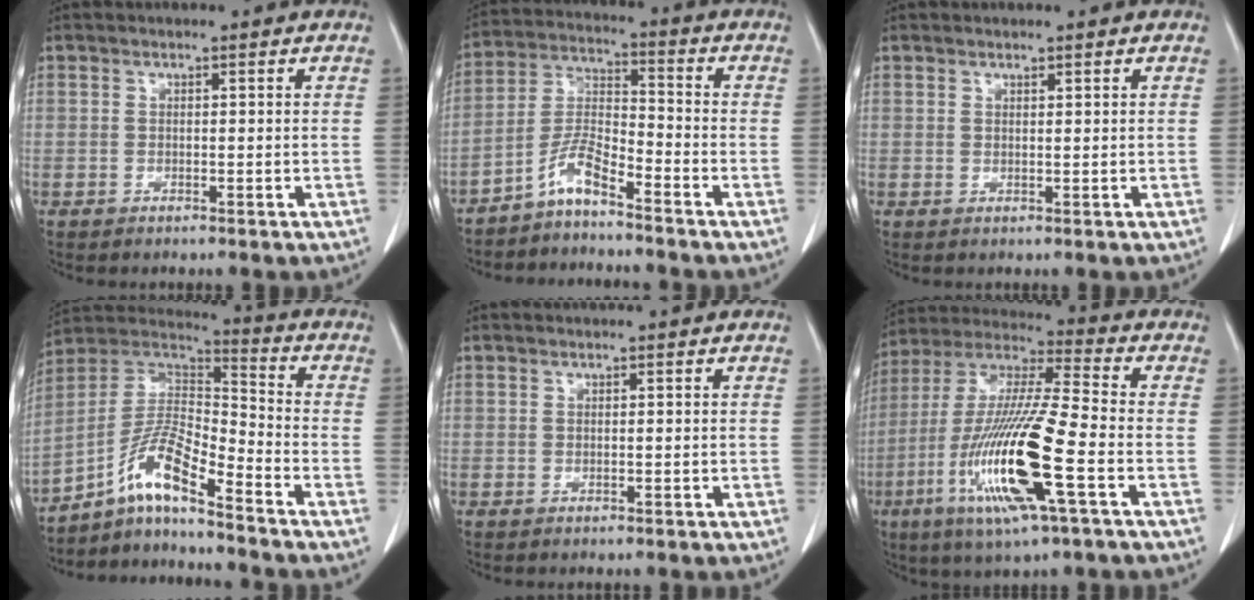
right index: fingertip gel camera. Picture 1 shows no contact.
{"total": 6.0, "force": [-4.6, 0.7, 3.7], "torque": [-0.087, 0.001, -0.095]}
{"total": 0.0}
{"total": 10.7, "force": [-7.5, 0.8, 7.6], "torque": [-0.159, 0.019, -0.139]}
{"total": 0.0}
{"total": 18.7, "force": [-6.1, 1.1, 17.6], "torque": [-0.370, -0.023, -0.117]}